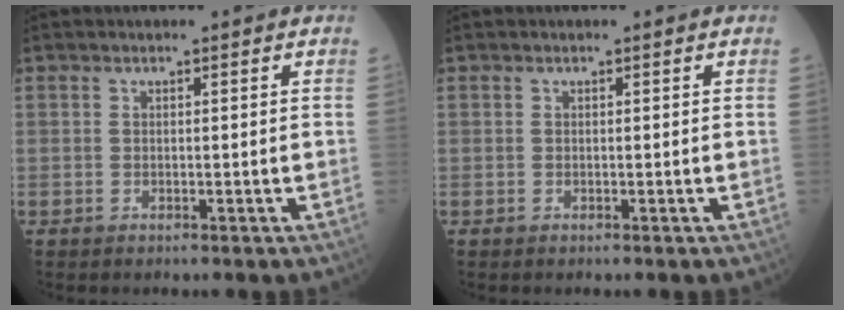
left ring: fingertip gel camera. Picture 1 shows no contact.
{"total": 0.0}